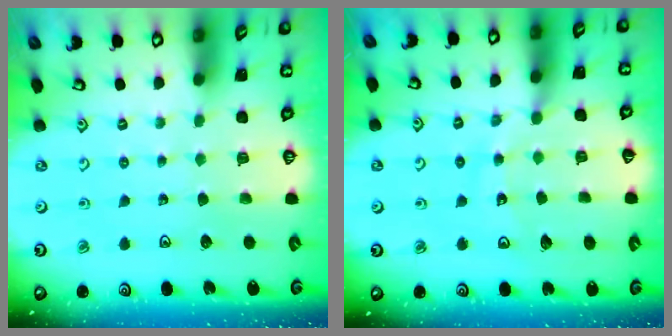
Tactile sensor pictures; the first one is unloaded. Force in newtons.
{"total": 11.5, "press": 11.4, "slide": 1.3}